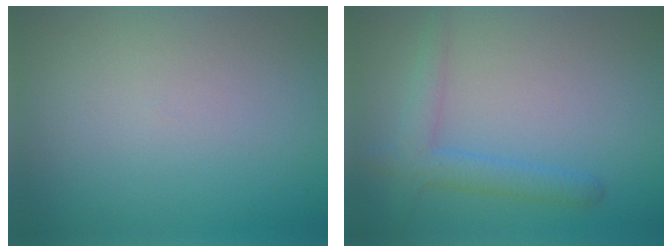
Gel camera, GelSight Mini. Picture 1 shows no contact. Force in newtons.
{"total": 2.9, "press": 2.9, "slide": 0.2}